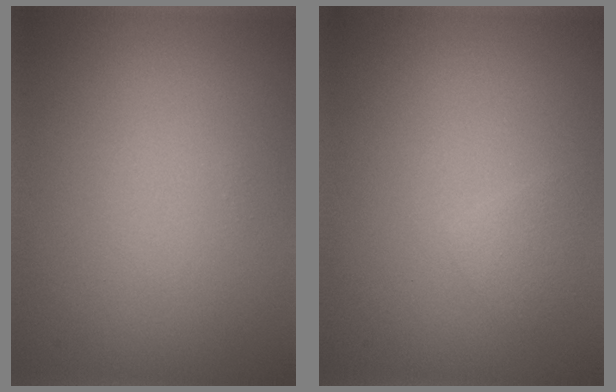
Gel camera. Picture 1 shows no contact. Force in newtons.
{"total": 1.2, "press": 1.2, "slide": 0.1}